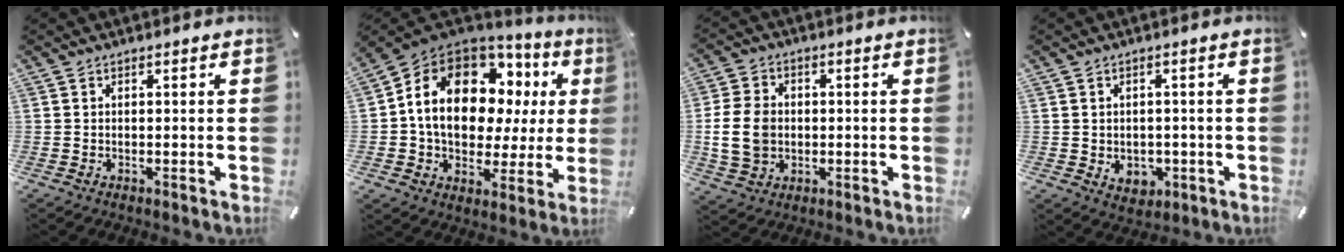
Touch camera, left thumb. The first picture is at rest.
{"total": 15.9, "force": [4.8, 11.3, 10.1], "torque": [-0.178, -0.027, 0.086]}
{"total": 10.0, "force": [-0.8, 8.2, 5.7], "torque": [-0.136, 0.011, -0.013]}
{"total": 4.2, "force": [-0.7, 3.7, 1.9], "torque": [-0.018, 0.001, -0.011]}